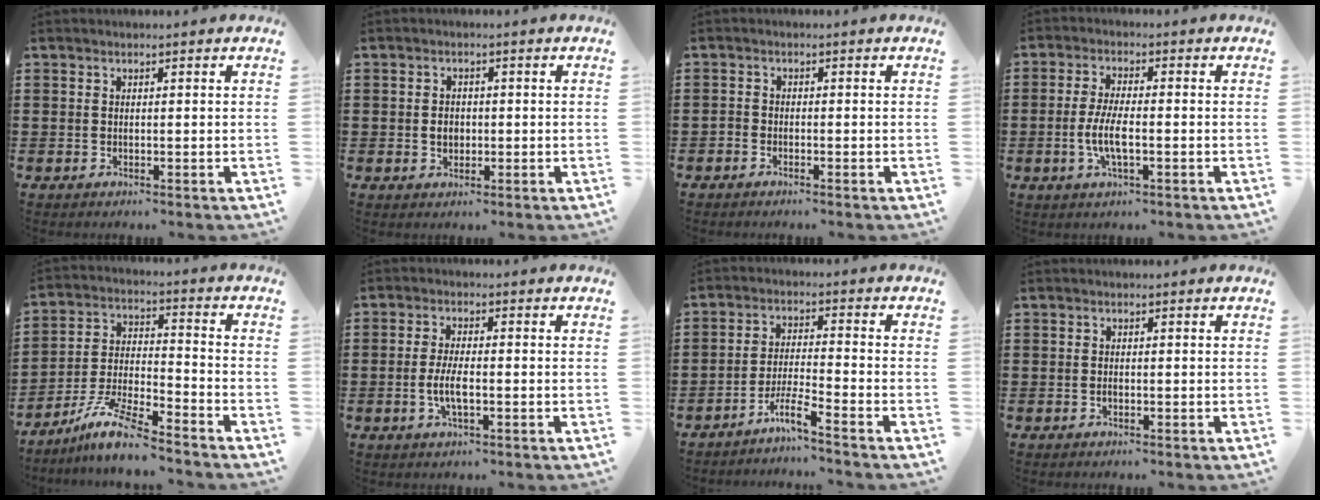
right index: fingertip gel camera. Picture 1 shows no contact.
{"total": 2.3, "force": [-0.3, 1.7, 1.5], "torque": [-0.034, 0.002, -0.006]}
{"total": 1.1, "force": [-1.0, 0.3, 0.1], "torque": [-0.005, 0.003, -0.021]}
{"total": 5.5, "force": [-1.5, 1.5, 5.1], "torque": [-0.115, -0.005, -0.035]}
{"total": 9.3, "force": [-7.9, 0.5, 4.8], "torque": [-0.104, 0.003, -0.157]}
{"total": 4.3, "force": [-1.1, 1.3, 3.9], "torque": [-0.089, -0.004, -0.026]}
{"total": 5.1, "force": [-4.3, -0.2, 2.9], "torque": [-0.073, -0.012, -0.087]}
{"total": 0.5, "force": [-0.3, 0.1, 0.4], "torque": [-0.011, -0.003, -0.005]}